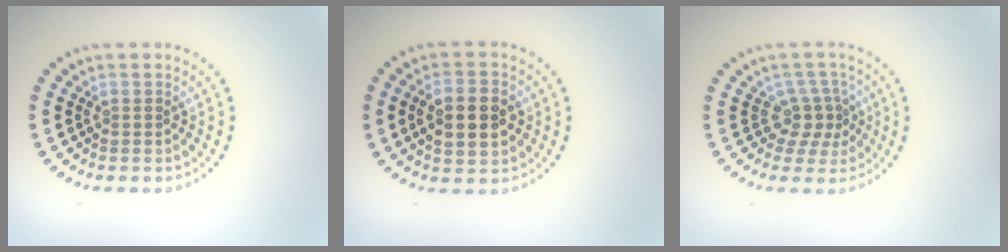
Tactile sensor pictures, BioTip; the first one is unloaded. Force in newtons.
{"total": 5.1, "press": 5.1, "slide": 0.3}
{"total": 2.6, "press": 1.8, "slide": 1.9}